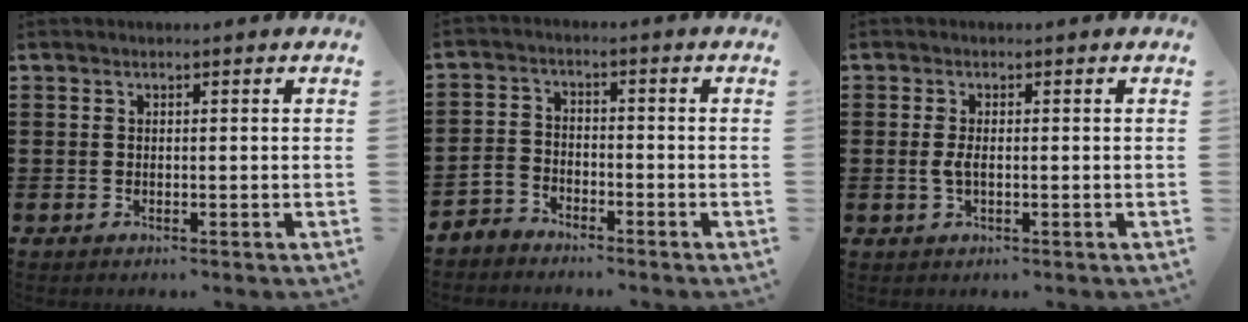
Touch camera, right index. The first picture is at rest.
{"total": 3.0, "force": [-2.8, 1.1, 0.3], "torque": [-0.026, 0.002, -0.064]}
{"total": 2.1, "force": [-0.2, 0.7, 1.9], "torque": [-0.044, -0.003, -0.006]}